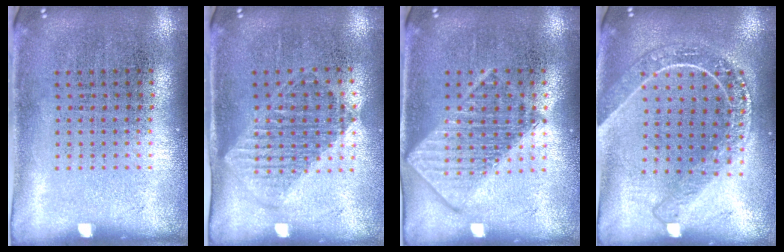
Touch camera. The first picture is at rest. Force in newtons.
{"total": 1.2, "press": 1.0, "slide": 0.5}
{"total": 2.9, "press": 2.9, "slide": 0.3}
{"total": 1.9, "press": 1.7, "slide": 0.8}